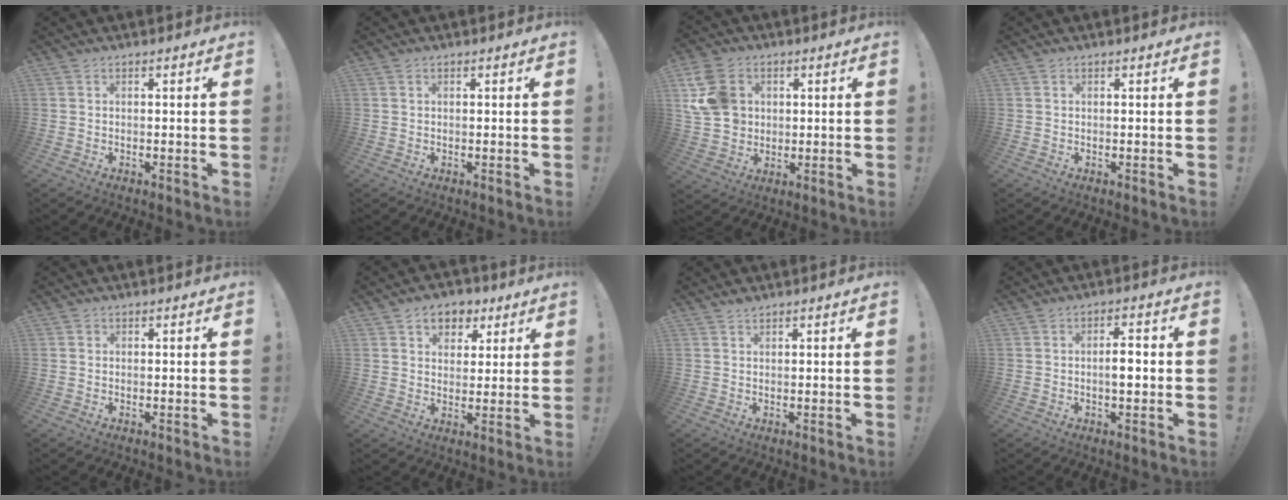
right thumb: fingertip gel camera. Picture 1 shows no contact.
{"total": 0.5, "force": [0.2, 0.4, 0.3], "torque": [0.001, -0.002, 0.003]}
{"total": 13.2, "force": [3.8, 10.6, 6.8], "torque": [-0.130, -0.006, 0.081]}
{"total": 0.0}
{"total": 0.6, "force": [0.2, 0.5, 0.1], "torque": [0.001, 0.000, 0.002]}
{"total": 7.9, "force": [4.1, 6.1, 2.9], "torque": [-0.033, -0.021, 0.079]}
{"total": 1.2, "force": [1.1, 0.4, 0.4], "torque": [-0.004, -0.002, 0.019]}
{"total": 4.7, "force": [-0.7, 1.7, 4.3], "torque": [-0.058, 0.003, -0.019]}